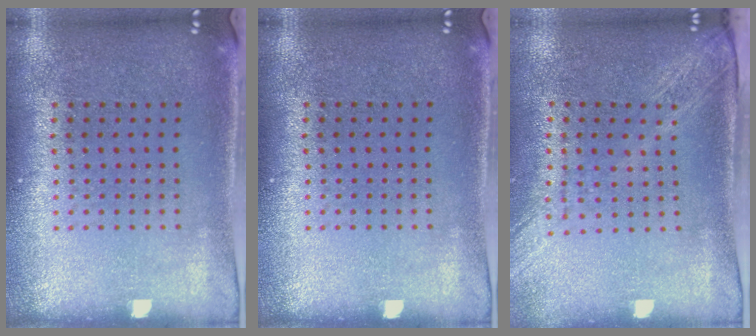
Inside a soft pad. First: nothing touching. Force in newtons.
{"total": 0.0}
{"total": 2.1, "press": 1.7, "slide": 1.2}